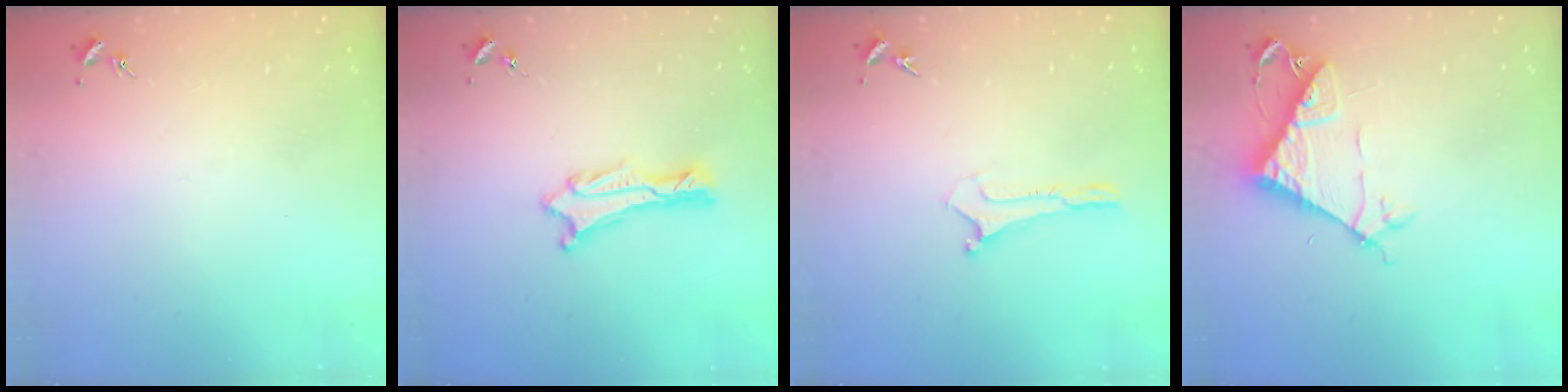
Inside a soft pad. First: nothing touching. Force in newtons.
{"total": 0.9, "press": 0.8, "slide": 0.1}
{"total": 0.0}
{"total": 7.6, "press": 7.6, "slide": 0.6}